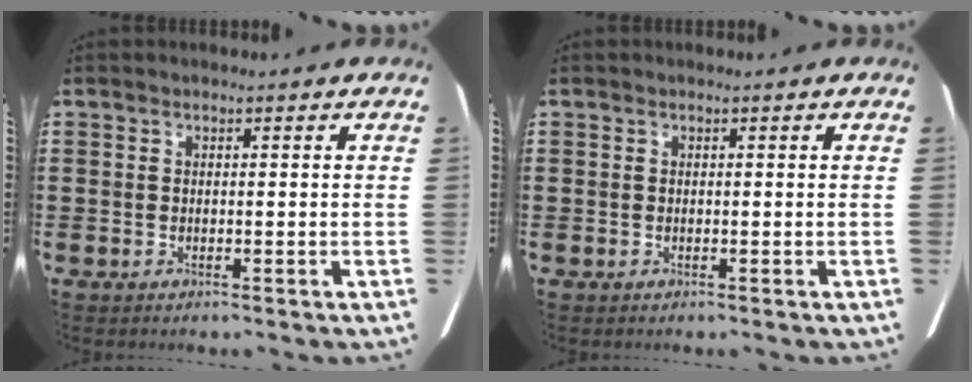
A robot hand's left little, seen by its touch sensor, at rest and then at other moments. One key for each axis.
{"total": 0.0}